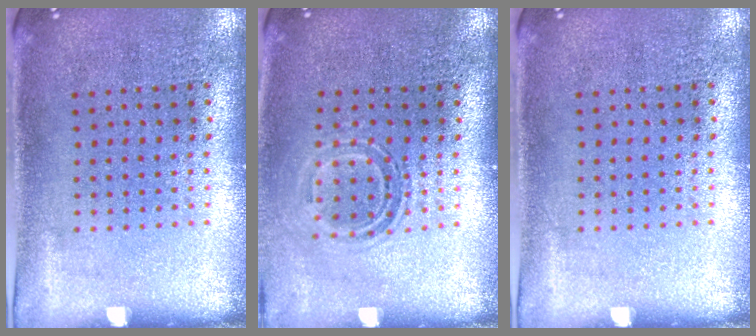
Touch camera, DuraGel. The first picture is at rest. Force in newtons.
{"total": 1.5, "press": 1.1, "slide": 1.0}
{"total": 0.0}